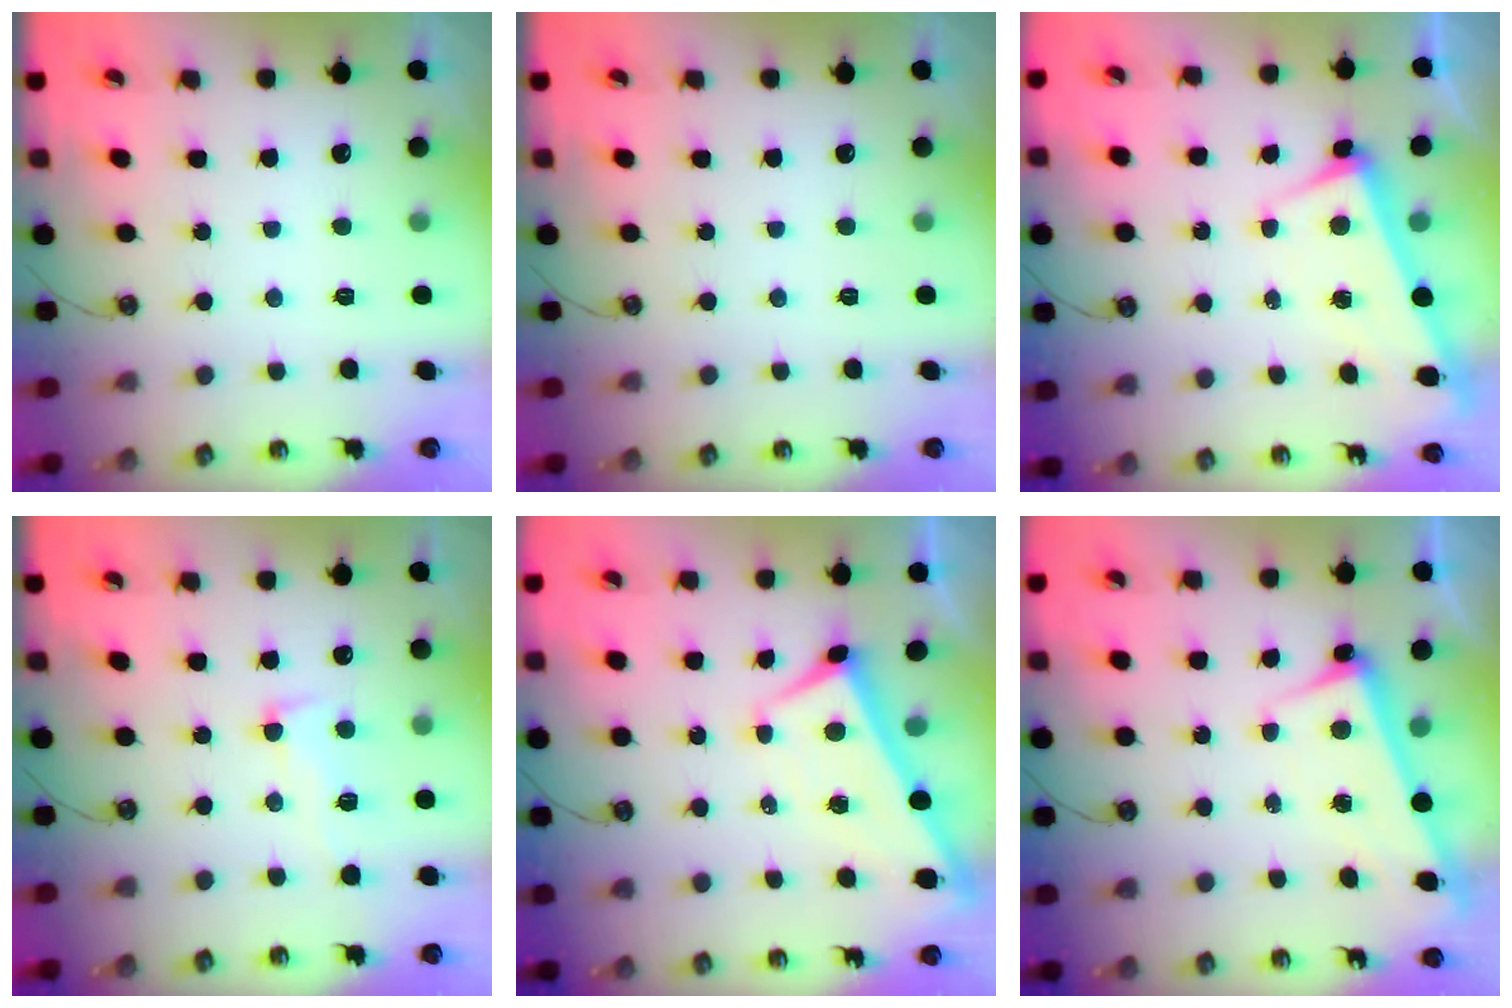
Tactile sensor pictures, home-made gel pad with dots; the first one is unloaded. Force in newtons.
{"total": 0.0}
{"total": 3.4, "press": 3.4, "slide": 0.6}
{"total": 5.0, "press": 4.9, "slide": 1.2}
{"total": 2.7, "press": 2.6, "slide": 0.3}
{"total": 2.6, "press": 2.5, "slide": 0.7}